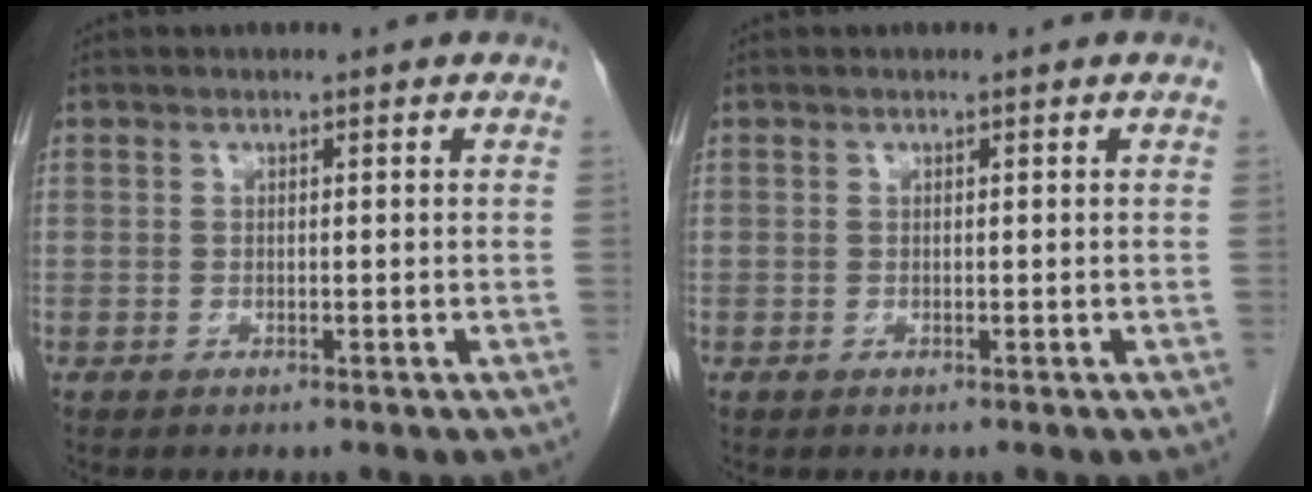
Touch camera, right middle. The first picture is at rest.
{"total": 0.0}